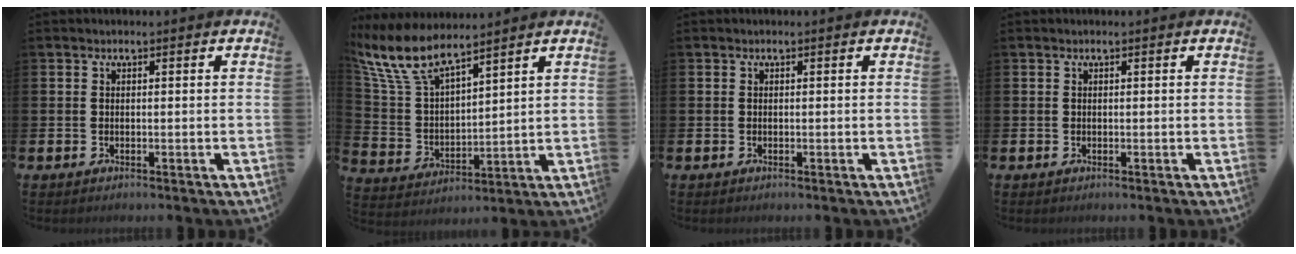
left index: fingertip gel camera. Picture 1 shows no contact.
{"total": 9.6, "force": [8.3, 2.5, 4.2], "torque": [-0.122, -0.036, 0.151]}
{"total": 0.0}
{"total": 0.0}